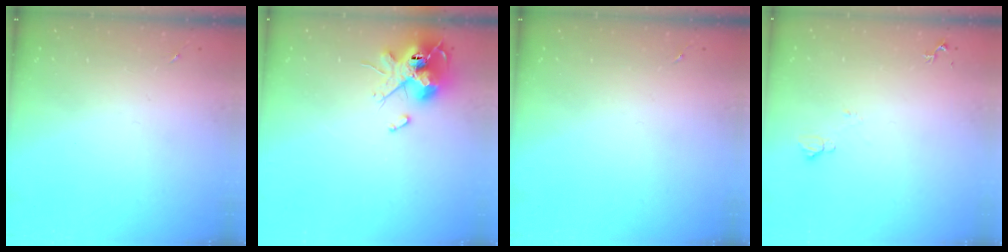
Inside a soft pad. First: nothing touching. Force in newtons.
{"total": 13.9, "press": 13.8, "slide": 1.3}
{"total": 0.0}
{"total": 5.1, "press": 5.1, "slide": 0.7}